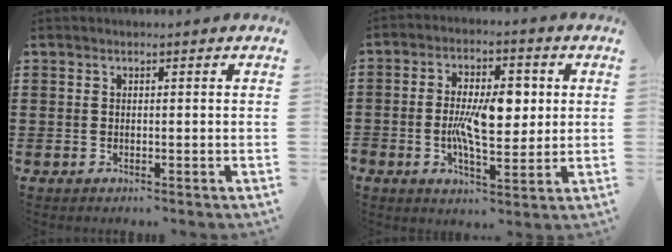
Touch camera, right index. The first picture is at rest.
{"total": 8.7, "force": [0.1, 3.9, 7.8], "torque": [-0.148, 0.007, -0.004]}